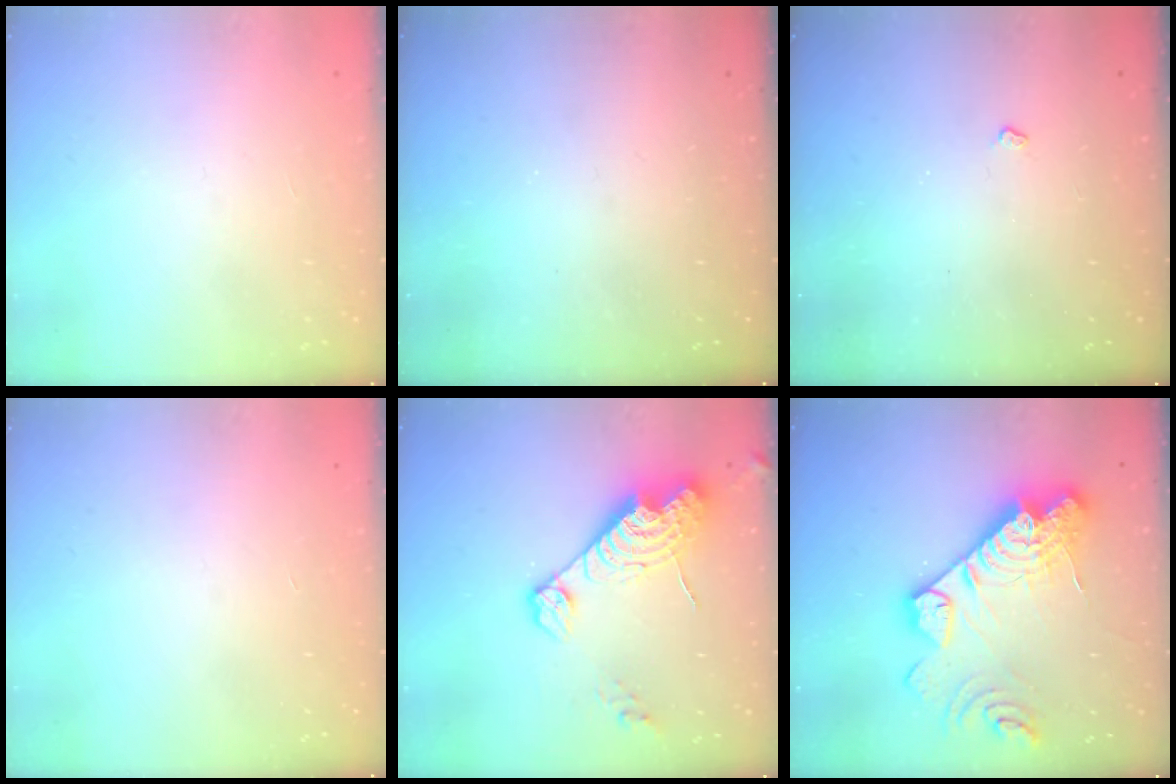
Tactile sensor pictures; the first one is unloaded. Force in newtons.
{"total": 0.0}
{"total": 3.0, "press": 2.9, "slide": 0.5}
{"total": 0.0}
{"total": 15.4, "press": 15.4, "slide": 1.4}
{"total": 24.2, "press": 24.1, "slide": 2.5}